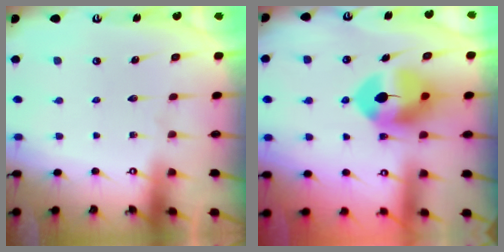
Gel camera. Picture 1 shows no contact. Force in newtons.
{"total": 10.9, "press": 10.8, "slide": 1.4}